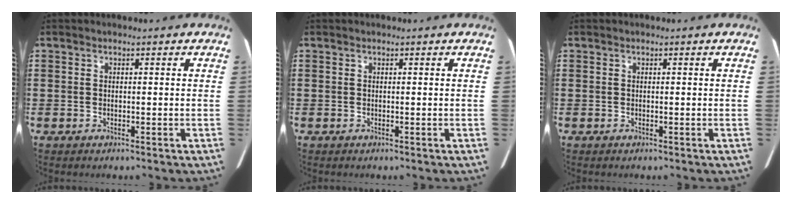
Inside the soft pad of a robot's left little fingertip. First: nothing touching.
{"total": 0.0}
{"total": 0.0}